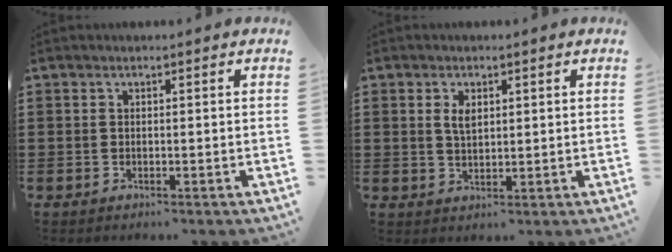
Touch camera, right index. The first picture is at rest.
{"total": 2.4, "force": [0.9, 1.2, 1.9], "torque": [-0.040, 0.004, 0.016]}